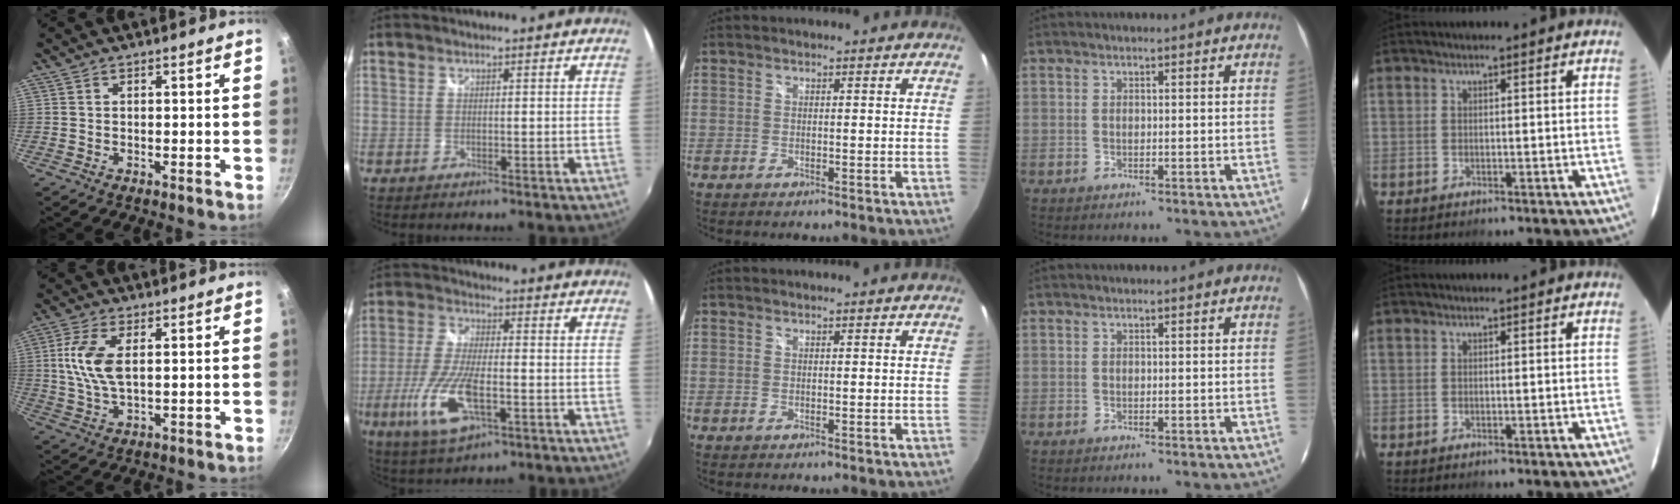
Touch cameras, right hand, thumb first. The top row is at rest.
{"thumb": {"total": 8.7, "force": [1.4, 4.3, 7.5], "torque": [-0.152, 0.003, 0.027]}, "index": {"total": 12.6, "force": [-4.4, 4.3, 11.0], "torque": [-0.237, -0.017, -0.083]}}